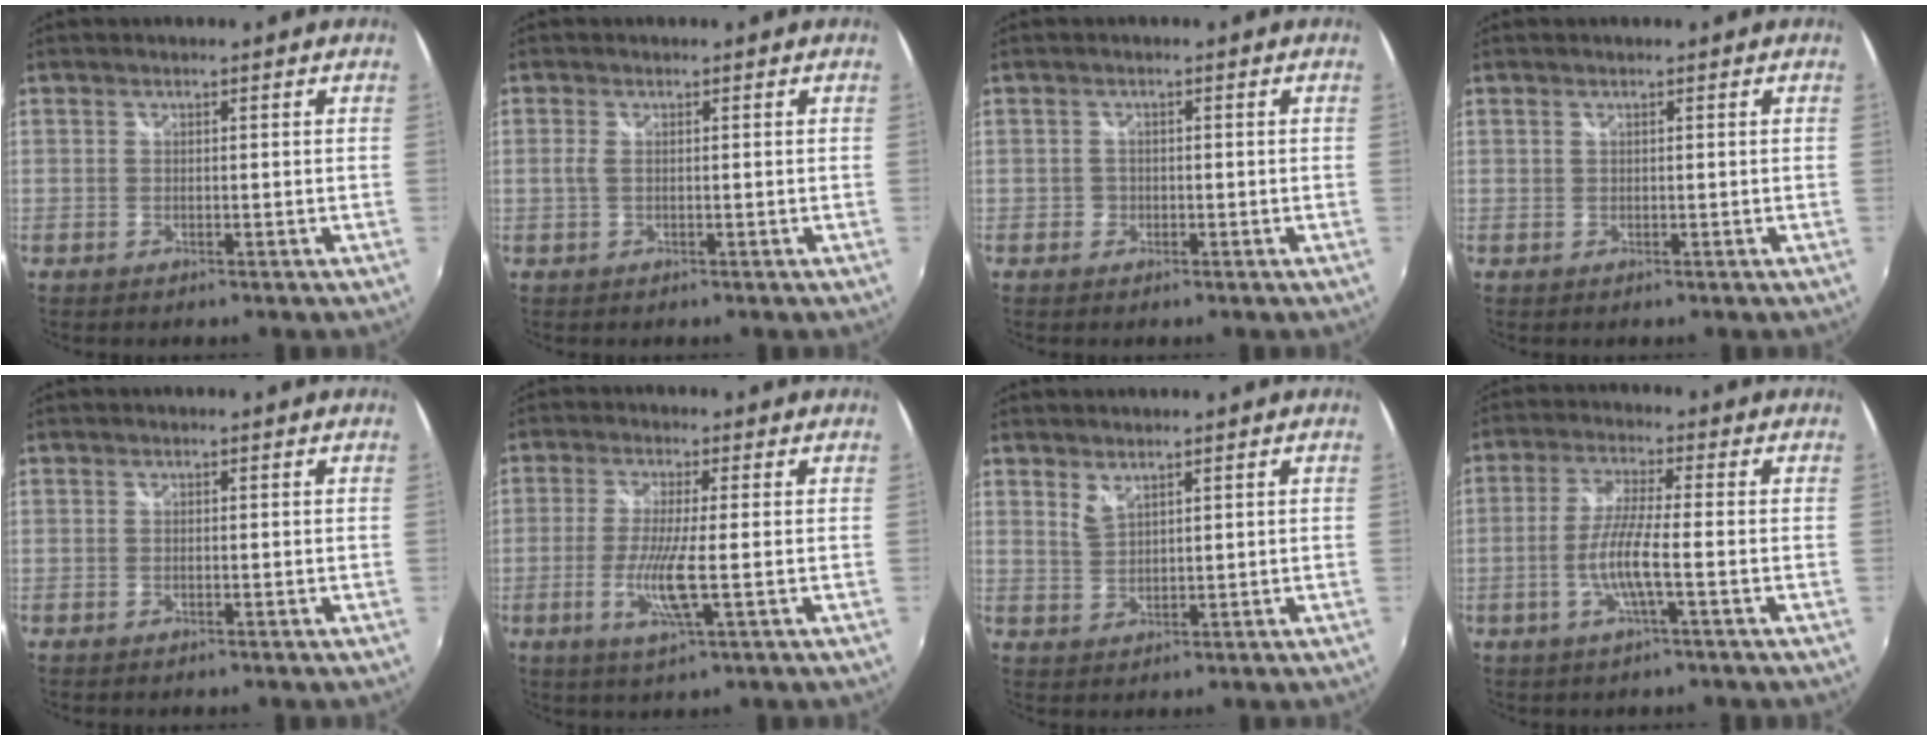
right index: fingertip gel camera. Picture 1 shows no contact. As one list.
[{"total": 1.3, "force": [0.0, 0.4, 1.3], "torque": [-0.027, 0.001, -0.002]}, {"total": 1.4, "force": [-0.6, 1.3, 0.1], "torque": [-0.001, 0.001, -0.009]}, {"total": 0.0}, {"total": 0.0}, {"total": 6.9, "force": [-1.6, -0.1, 6.7], "torque": [-0.136, -0.014, -0.034]}, {"total": 2.3, "force": [1.9, 0.6, 1.1], "torque": [-0.020, -0.001, 0.035]}, {"total": 6.7, "force": [-2.1, 0.0, 6.3], "torque": [-0.134, -0.002, -0.041]}]